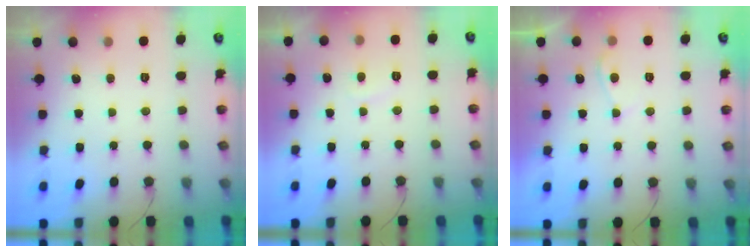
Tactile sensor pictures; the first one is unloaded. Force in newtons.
{"total": 2.0, "press": 1.9, "slide": 0.6}
{"total": 3.1, "press": 3.1, "slide": 0.5}